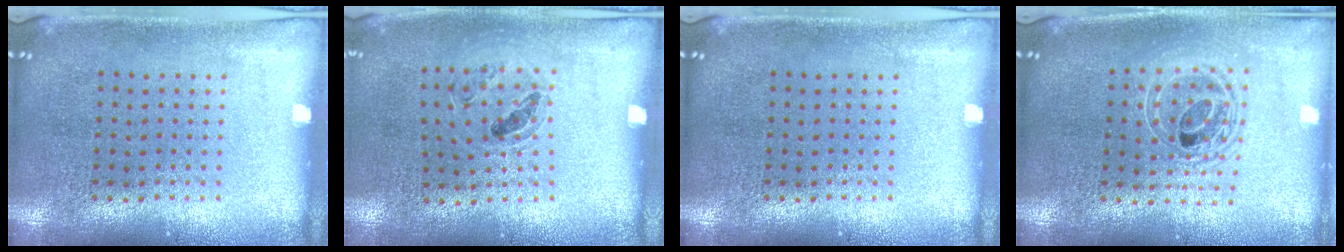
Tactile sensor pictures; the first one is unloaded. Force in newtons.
{"total": 0.9, "press": 0.8, "slide": 0.3}
{"total": 0.0}
{"total": 1.7, "press": 1.4, "slide": 0.9}